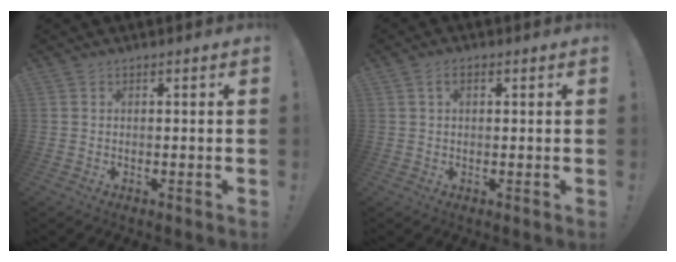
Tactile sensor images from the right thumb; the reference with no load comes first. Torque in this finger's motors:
{"motor_torque": [-0.05, 0.01, -0.03, 0.24, 0.09]}